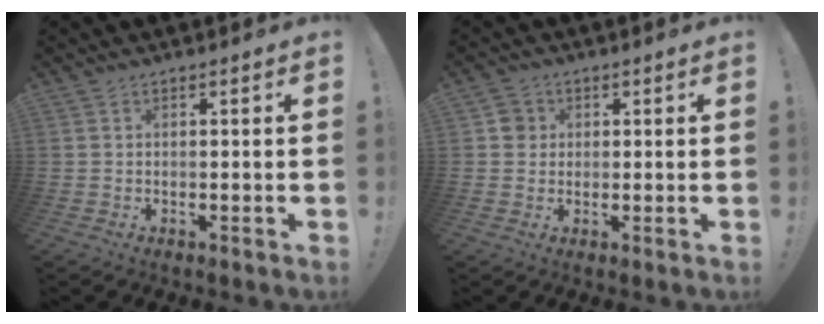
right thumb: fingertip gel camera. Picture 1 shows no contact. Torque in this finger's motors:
{"motor_torque": [0.03, 0.16, 0.07, -0.13, -0.03]}